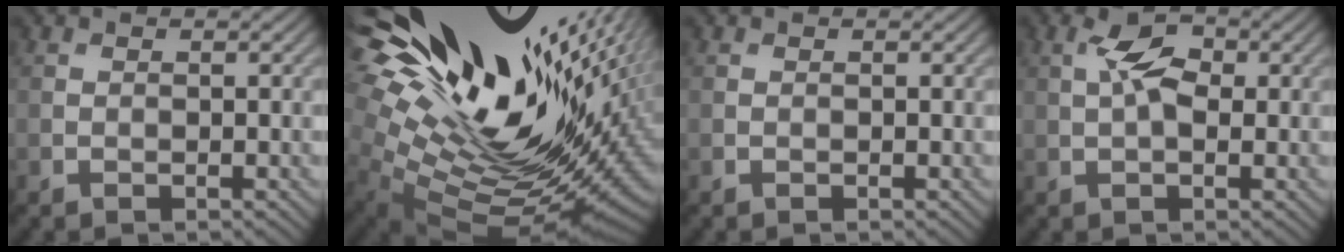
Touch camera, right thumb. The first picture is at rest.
{"total": 19.7, "force": [6.9, 9.0, 16.2], "torque": [-0.295, 0.016, 0.137]}
{"total": 0.0}
{"total": 4.1, "force": [0.5, 1.9, 3.5], "torque": [-0.074, 0.005, 0.001]}